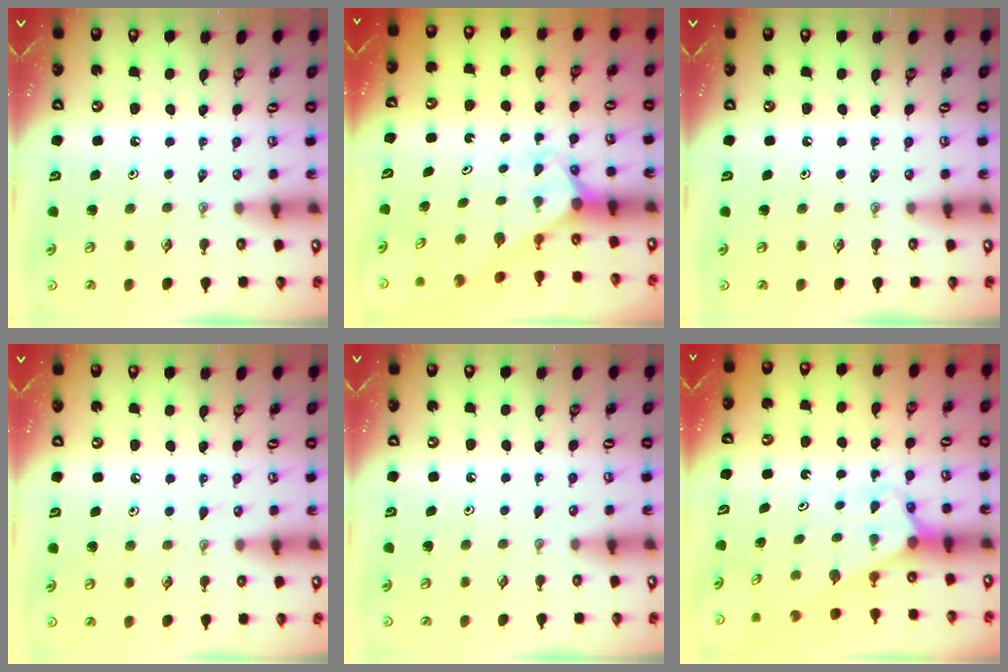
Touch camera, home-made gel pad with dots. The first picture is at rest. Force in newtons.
{"total": 2.8, "press": 2.8, "slide": 0.2}
{"total": 0.0}
{"total": 3.5, "press": 3.5, "slide": 0.5}
{"total": 2.8, "press": 2.8, "slide": 0.3}
{"total": 2.6, "press": 2.6, "slide": 0.1}